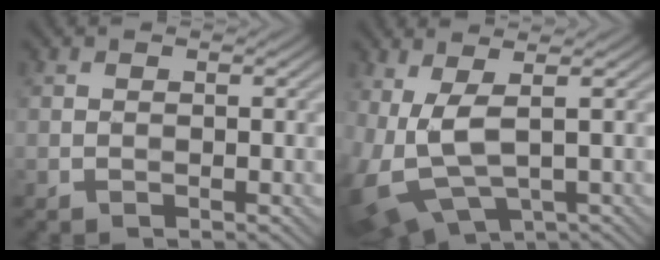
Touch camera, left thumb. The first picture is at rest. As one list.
[{"total": 9.4, "force": [0.3, 4.5, 8.2], "torque": [-0.213, -0.026, 0.022]}]